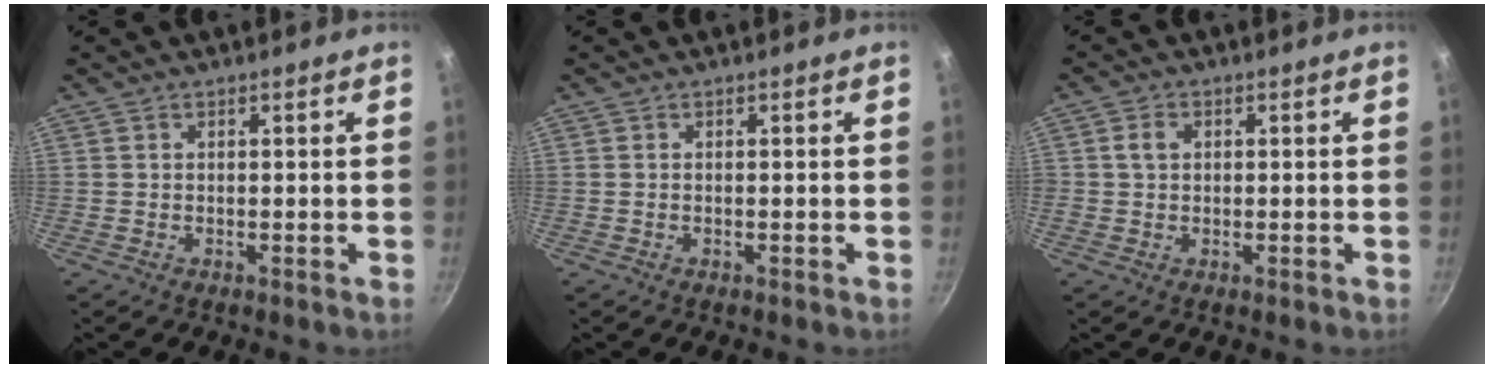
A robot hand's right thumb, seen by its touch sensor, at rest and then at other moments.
{"total": 0.0}
{"total": 2.5, "force": [0.5, 2.1, 1.4], "torque": [-0.013, 0.005, 0.005]}